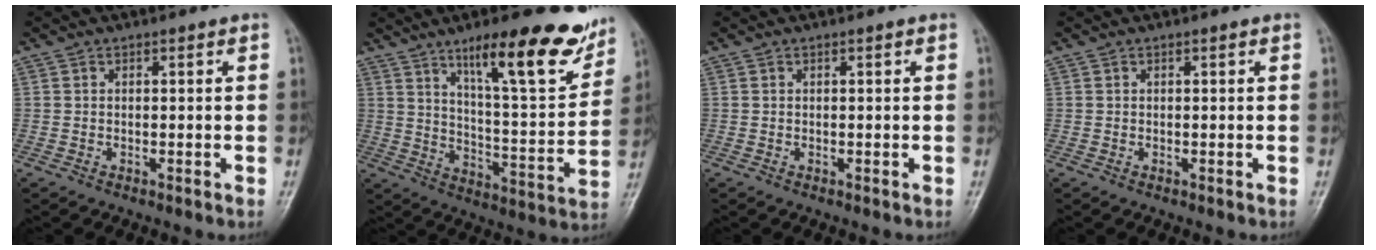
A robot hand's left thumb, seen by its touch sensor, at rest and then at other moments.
{"total": 19.1, "force": [12.4, 4.7, 13.8], "torque": [-0.161, -0.070, 0.193]}
{"total": 0.0}
{"total": 0.0}